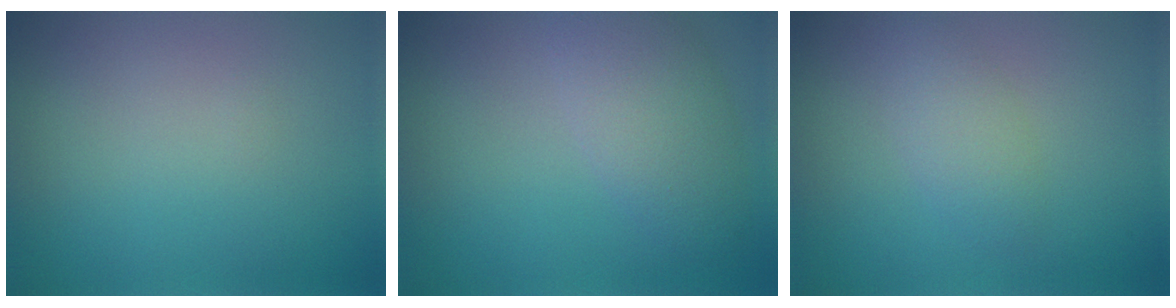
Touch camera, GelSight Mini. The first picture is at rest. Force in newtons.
{"total": 4.1, "press": 4.1, "slide": 0.1}
{"total": 2.1, "press": 2.1, "slide": 0.1}